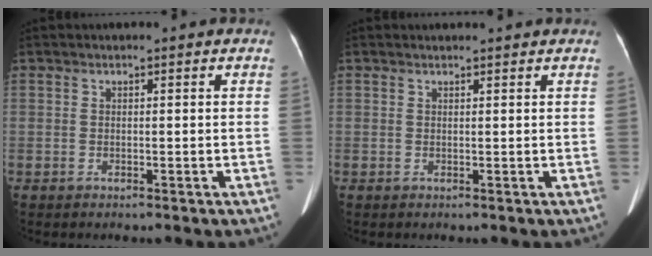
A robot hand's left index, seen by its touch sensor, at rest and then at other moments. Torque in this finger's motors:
{"motor_torque": [-0.28, -0.14, -0.51, -0.21]}